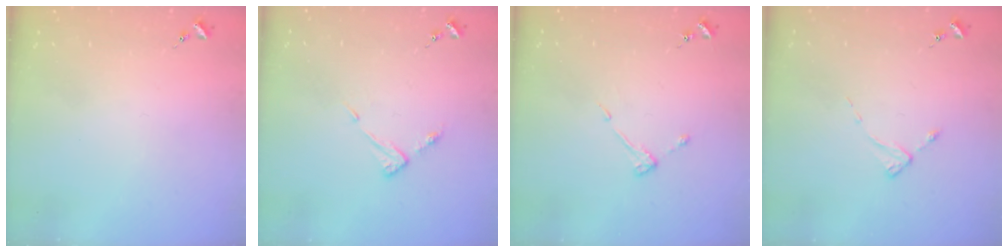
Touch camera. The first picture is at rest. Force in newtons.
{"total": 5.3, "press": 5.3, "slide": 0.4}
{"total": 4.7, "press": 4.7, "slide": 0.6}
{"total": 1.9, "press": 1.8, "slide": 0.3}